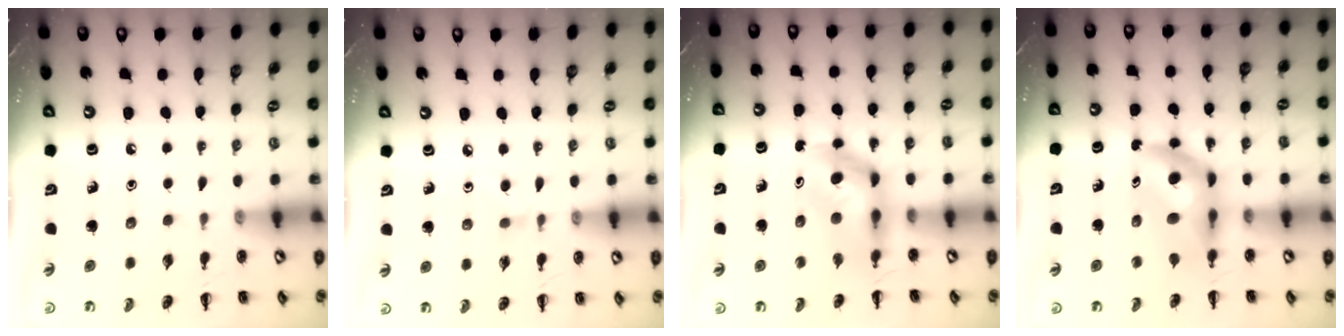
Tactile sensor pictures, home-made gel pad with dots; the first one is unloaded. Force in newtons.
{"total": 2.7, "press": 2.5, "slide": 1.0}
{"total": 5.5, "press": 5.4, "slide": 1.0}
{"total": 7.9, "press": 7.8, "slide": 1.6}